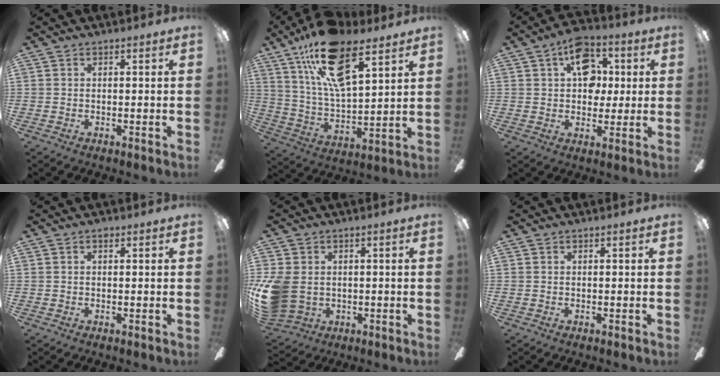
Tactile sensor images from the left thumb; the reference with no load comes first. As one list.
[{"total": 19.9, "force": [12.0, 8.3, 13.6], "torque": [-0.246, -0.047, 0.204]}, {"total": 12.6, "force": [4.3, 9.1, 7.6], "torque": [-0.096, 0.002, 0.075]}, {"total": 0.7, "force": [0.5, 0.5, 0.3], "torque": [-0.007, 0.001, 0.009]}, {"total": 11.8, "force": [-0.4, 9.3, 7.3], "torque": [-0.179, 0.005, -0.006]}, {"total": 0.0}]